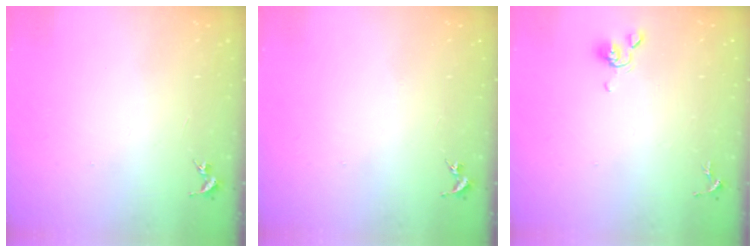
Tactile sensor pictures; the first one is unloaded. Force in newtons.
{"total": 0.0}
{"total": 6.0, "press": 5.9, "slide": 1.2}